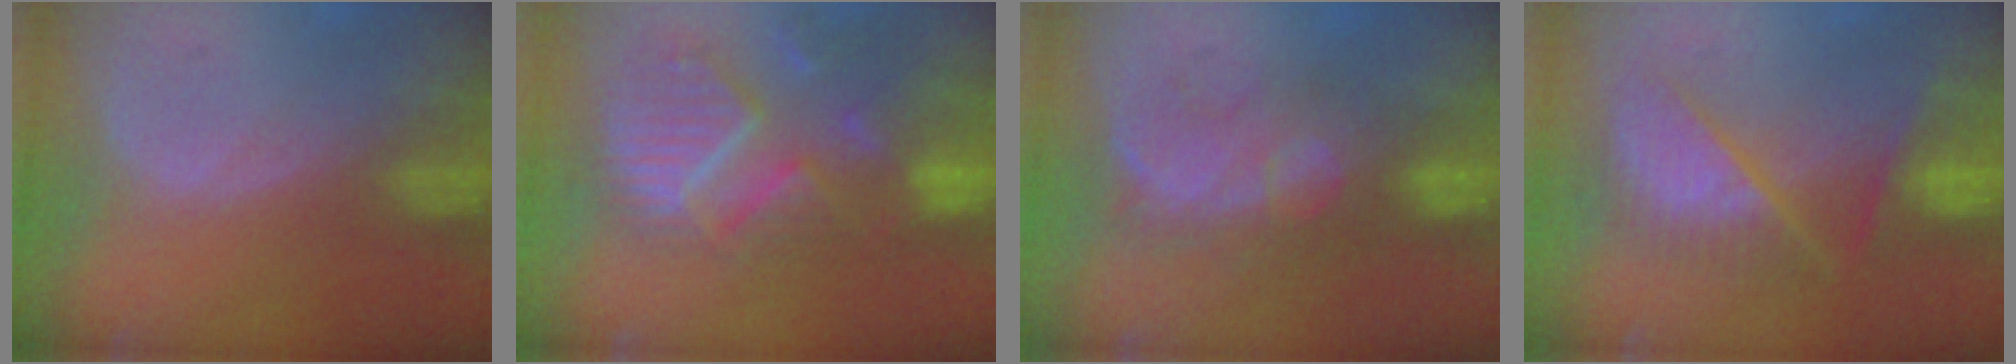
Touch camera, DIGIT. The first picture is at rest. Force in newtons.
{"total": 11.8, "press": 10.4, "slide": 5.5}
{"total": 8.2, "press": 7.6, "slide": 2.9}
{"total": 8.2, "press": 8.2, "slide": 0.6}